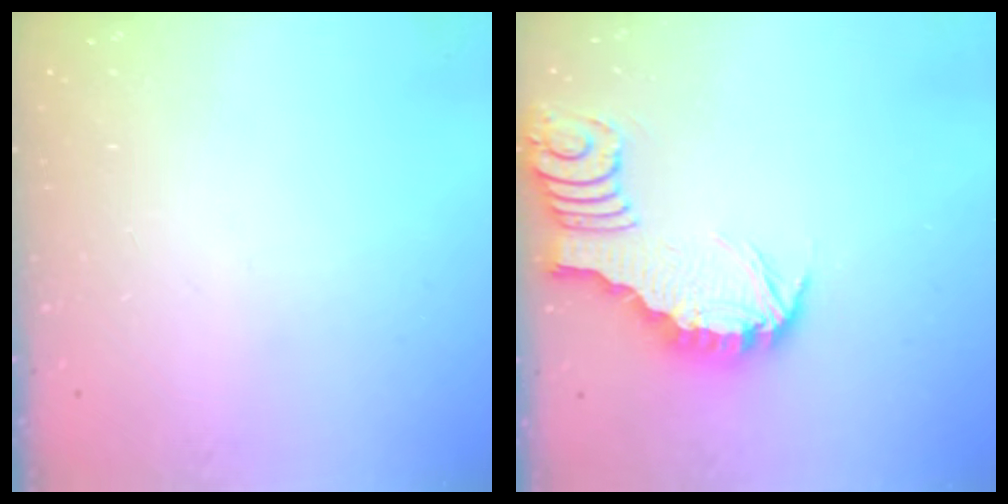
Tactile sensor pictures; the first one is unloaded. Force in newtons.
{"total": 3.0, "press": 3.0, "slide": 0.4}